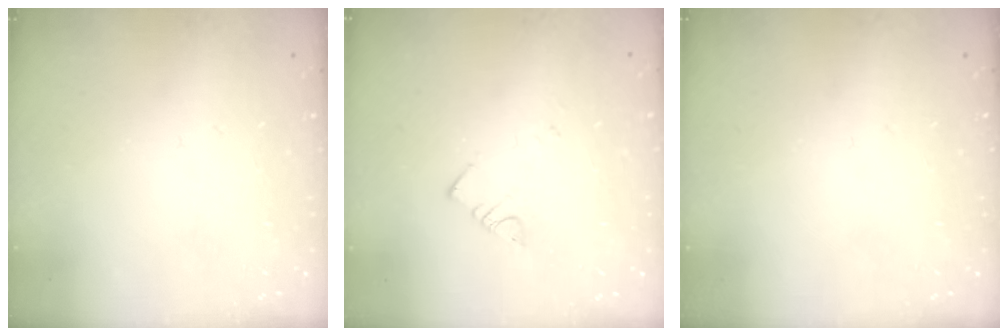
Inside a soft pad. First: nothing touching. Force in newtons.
{"total": 2.2, "press": 2.2, "slide": 0.2}
{"total": 0.0}